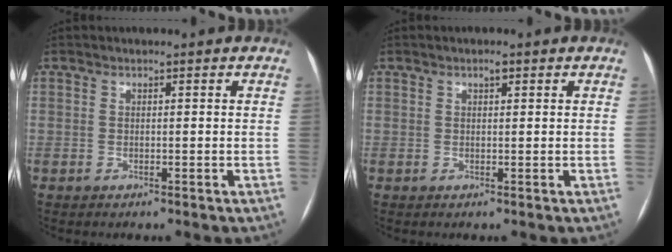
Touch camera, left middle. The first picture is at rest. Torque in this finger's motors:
{"motor_torque": [0.05, -0.05, -0.01, 0.02]}